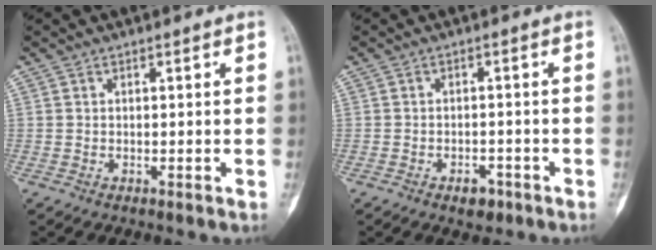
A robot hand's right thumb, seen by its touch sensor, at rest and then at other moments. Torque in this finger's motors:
{"motor_torque": [0.77, 0.01, 0.34, -0.13, 0.02]}